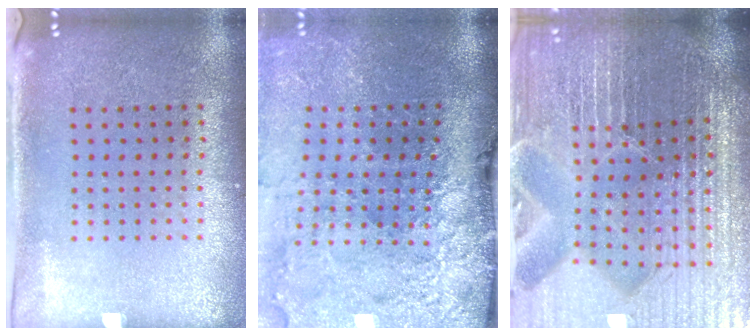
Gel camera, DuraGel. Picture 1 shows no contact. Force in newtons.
{"total": 5.0, "press": 3.8, "slide": 3.3}
{"total": 7.2, "press": 6.3, "slide": 3.5}